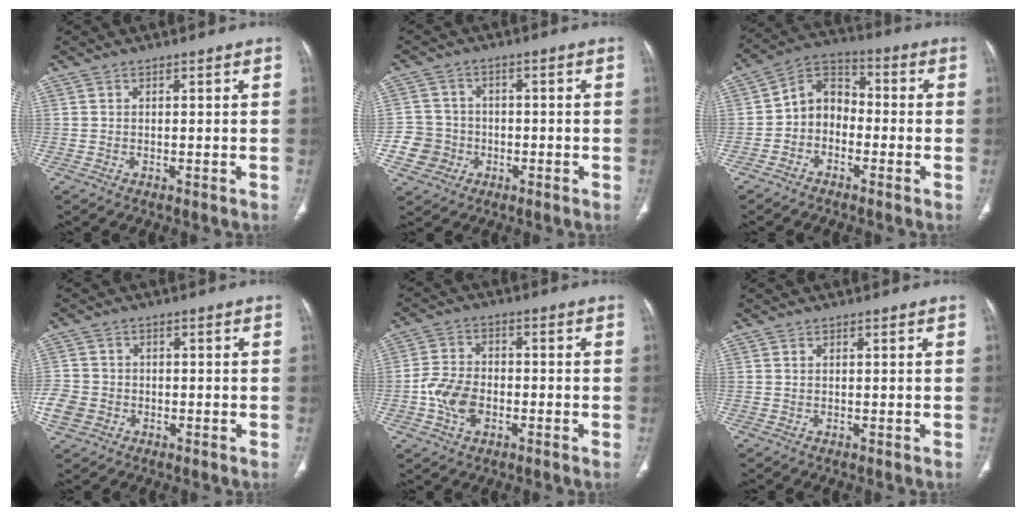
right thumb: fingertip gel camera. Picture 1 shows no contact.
{"total": 6.5, "force": [-2.0, 6.1, 0.5], "torque": [0.015, 0.018, -0.037]}
{"total": 7.9, "force": [-2.0, 6.3, 4.4], "torque": [-0.046, 0.038, -0.055]}
{"total": 6.1, "force": [-1.9, 5.4, 2.1], "torque": [-0.047, 0.014, -0.036]}
{"total": 7.8, "force": [-2.3, 5.5, 5.1], "torque": [-0.093, 0.017, -0.048]}
{"total": 0.0}